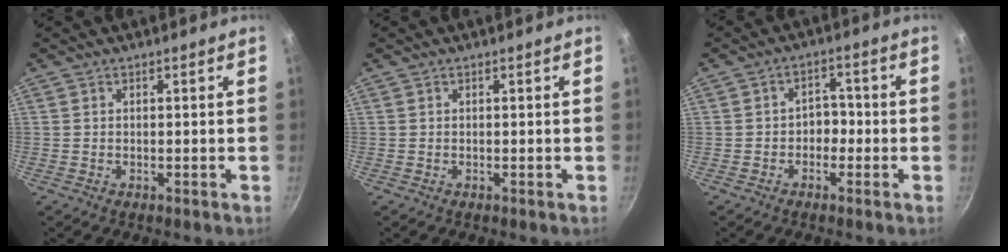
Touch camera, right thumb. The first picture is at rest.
{"total": 0.0}
{"total": 3.8, "force": [-1.1, 3.0, 2.2], "torque": [-0.007, 0.019, -0.028]}